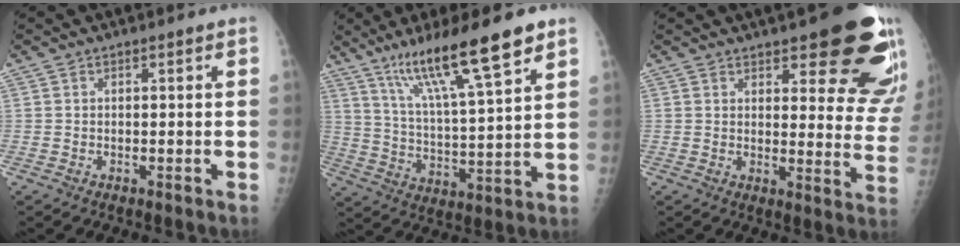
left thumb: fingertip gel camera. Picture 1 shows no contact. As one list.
[{"total": 17.1, "force": [11.4, 1.7, 12.6], "torque": [-0.207, -0.052, 0.202]}, {"total": 19.2, "force": [12.0, 6.1, 13.6], "torque": [-0.127, -0.065, 0.140]}]